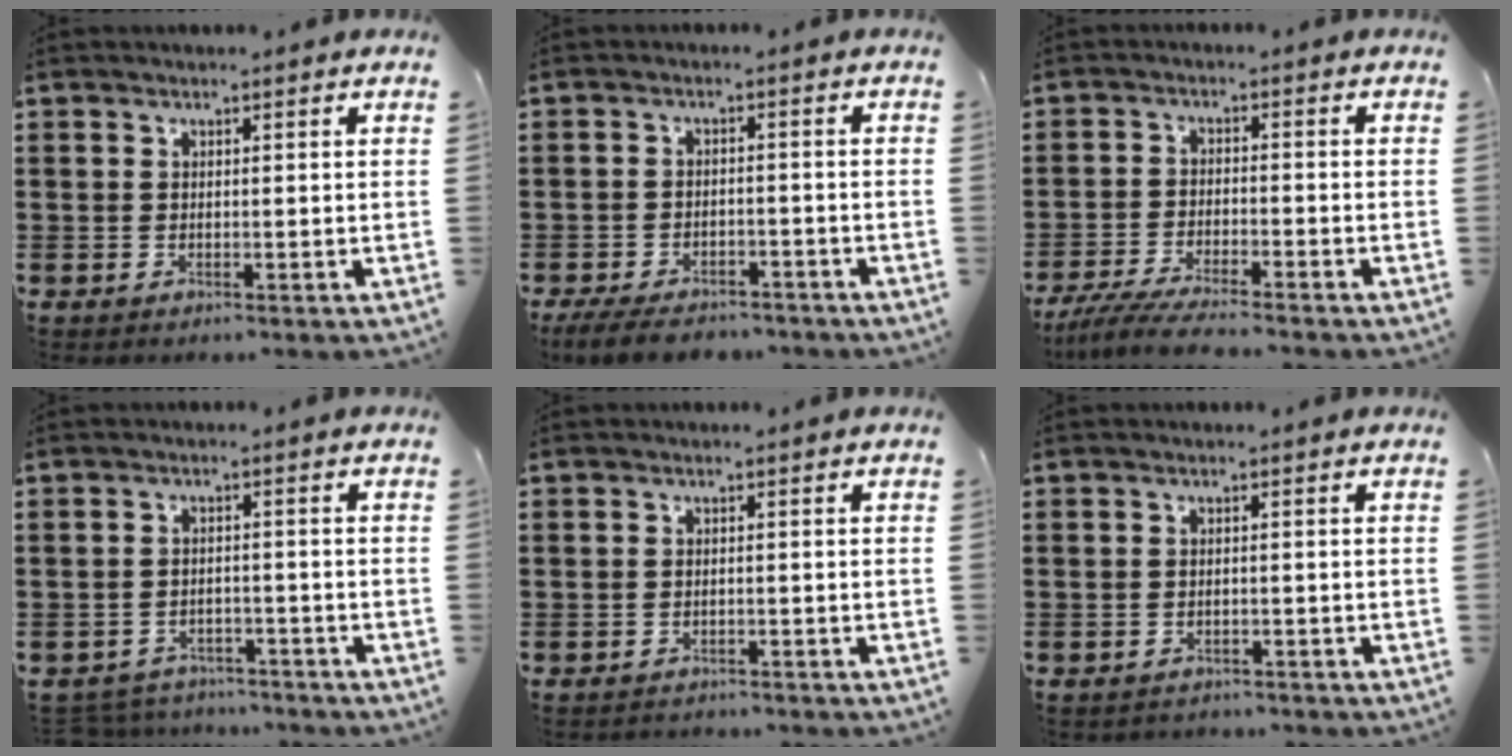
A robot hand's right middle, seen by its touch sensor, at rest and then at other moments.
{"total": 4.9, "force": [-4.4, 1.3, 1.5], "torque": [-0.037, 0.000, -0.090]}
{"total": 5.3, "force": [-4.9, 0.2, 2.0], "torque": [-0.053, -0.015, -0.099]}
{"total": 3.5, "force": [-3.5, 0.7, -0.2], "torque": [-0.005, 0.001, -0.076]}
{"total": 1.5, "force": [-1.4, 0.4, -0.2], "torque": [0.001, 0.003, -0.034]}
{"total": 1.5, "force": [-1.4, 0.4, -0.1], "torque": [-0.001, 0.002, -0.032]}